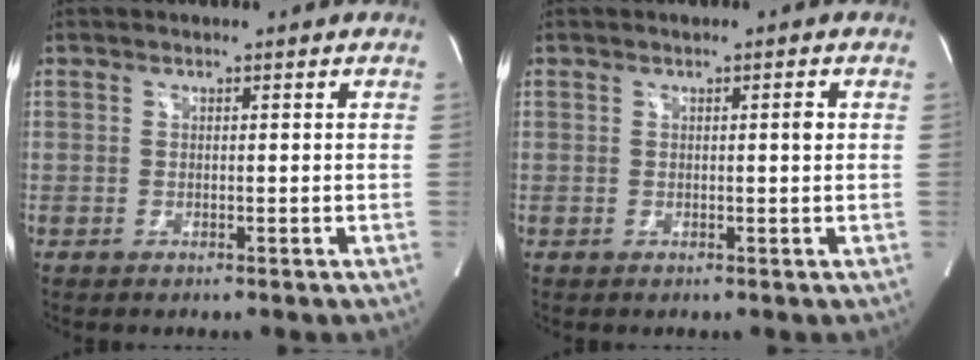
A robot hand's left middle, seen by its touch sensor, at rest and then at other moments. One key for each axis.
{"total": 1.1, "fx": 0.3, "fy": 0.1, "fz": 1.1, "tx": -0.018, "ty": 0.003, "tz": 0.004}